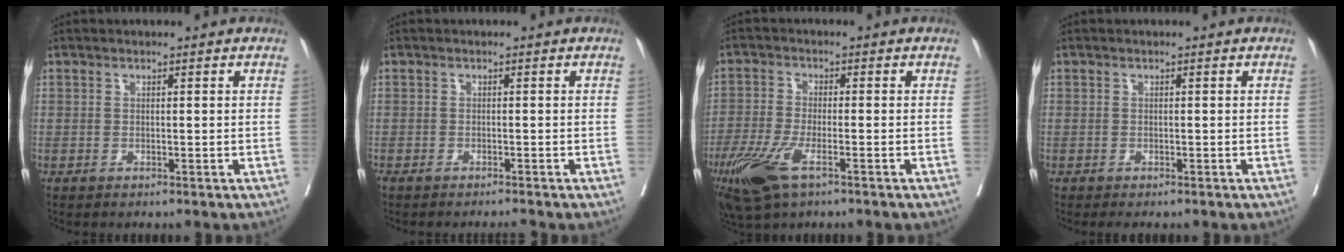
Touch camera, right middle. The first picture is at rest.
{"total": 1.9, "force": [-1.8, -0.2, 0.7], "torque": [-0.007, -0.002, -0.027]}
{"total": 8.5, "force": [-4.6, 2.4, 6.7], "torque": [-0.138, -0.020, -0.085]}
{"total": 1.1, "force": [-0.9, 0.5, 0.5], "torque": [-0.003, -0.001, -0.010]}